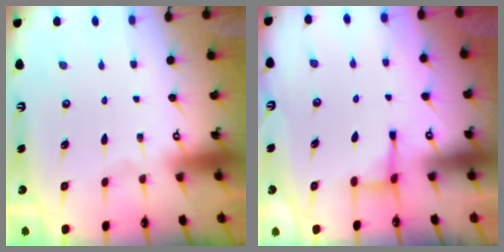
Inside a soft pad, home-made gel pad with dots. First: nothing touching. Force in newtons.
{"total": 3.2, "press": 3.2, "slide": 0.5}